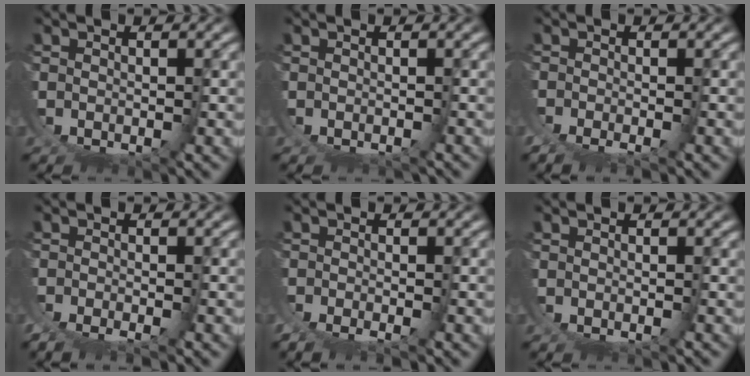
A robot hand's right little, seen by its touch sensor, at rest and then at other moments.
{"total": 0.7, "force": [-0.6, 0.0, -0.2], "torque": [0.004, 0.001, -0.011]}
{"total": 6.9, "force": [-1.9, -6.4, -1.9], "torque": [0.090, 0.011, -0.025]}
{"total": 4.9, "force": [-2.2, -4.3, -1.1], "torque": [0.063, 0.010, -0.033]}
{"total": 4.9, "force": [-2.0, -4.4, -1.2], "torque": [0.063, 0.009, -0.029]}
{"total": 0.0}